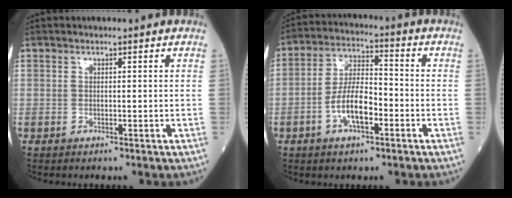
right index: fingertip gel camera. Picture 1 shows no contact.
{"total": 8.3, "force": [-2.9, 3.0, 7.1], "torque": [-0.145, 0.013, -0.055]}